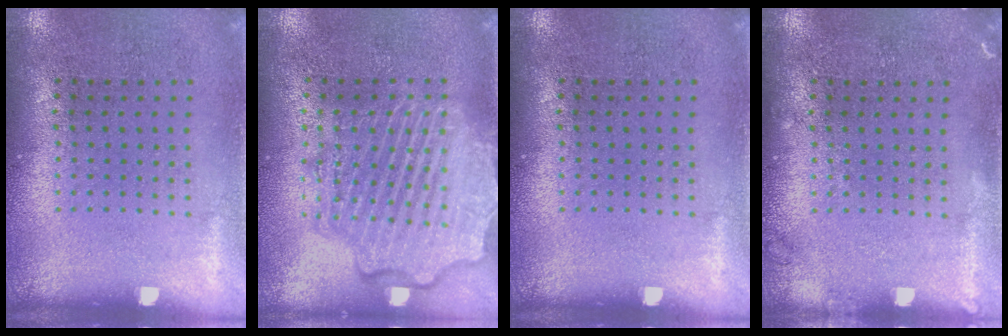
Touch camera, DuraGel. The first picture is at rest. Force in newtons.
{"total": 4.4, "press": 4.3, "slide": 0.5}
{"total": 0.0}
{"total": 0.7, "press": 0.7, "slide": 0.2}